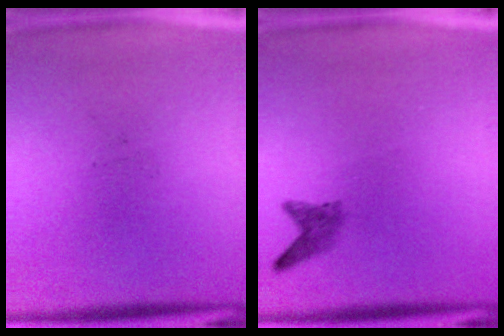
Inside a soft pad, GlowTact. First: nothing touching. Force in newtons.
{"total": 1.6}